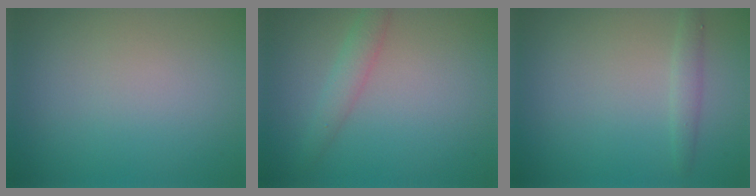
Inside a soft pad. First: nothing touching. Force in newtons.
{"total": 1.9, "press": 1.9, "slide": 0.1}
{"total": 1.2, "press": 1.2, "slide": 0.0}